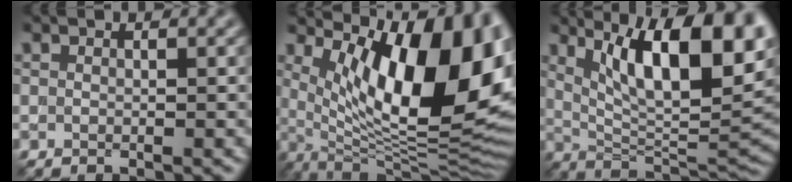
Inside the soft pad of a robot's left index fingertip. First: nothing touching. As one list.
[{"total": 14.6, "force": [4.2, 5.4, 12.9], "torque": [-0.169, -0.017, 0.072]}, {"total": 13.0, "force": [5.1, 4.0, 11.2], "torque": [-0.147, -0.001, 0.085]}]